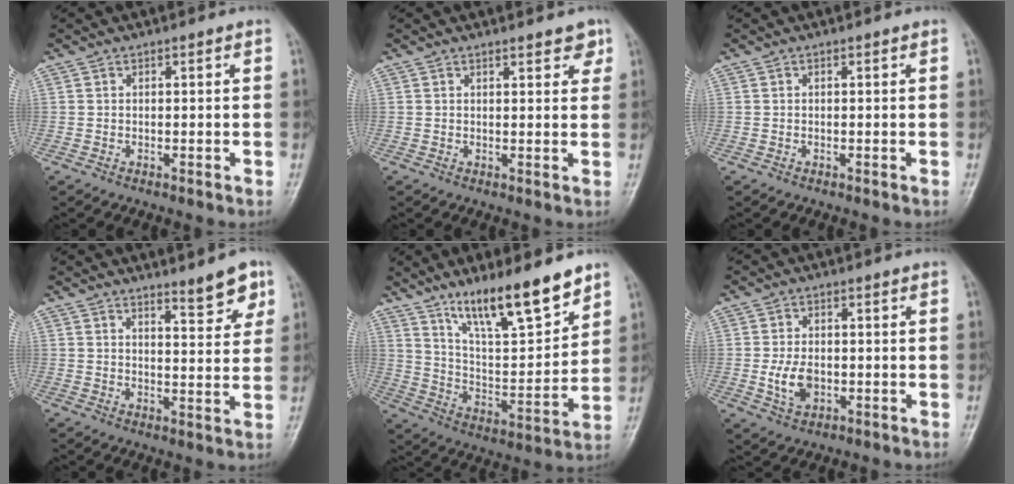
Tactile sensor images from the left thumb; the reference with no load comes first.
{"total": 3.6, "force": [2.5, 1.5, 2.1], "torque": [-0.008, -0.010, 0.028]}
{"total": 0.0}
{"total": 6.2, "force": [4.4, 1.6, 4.0], "torque": [-0.038, -0.032, 0.059]}
{"total": 16.8, "force": [12.0, 4.1, 11.0], "torque": [-0.155, -0.075, 0.216]}
{"total": 5.5, "force": [-0.9, 3.6, 4.0], "torque": [-0.070, 0.000, -0.012]}